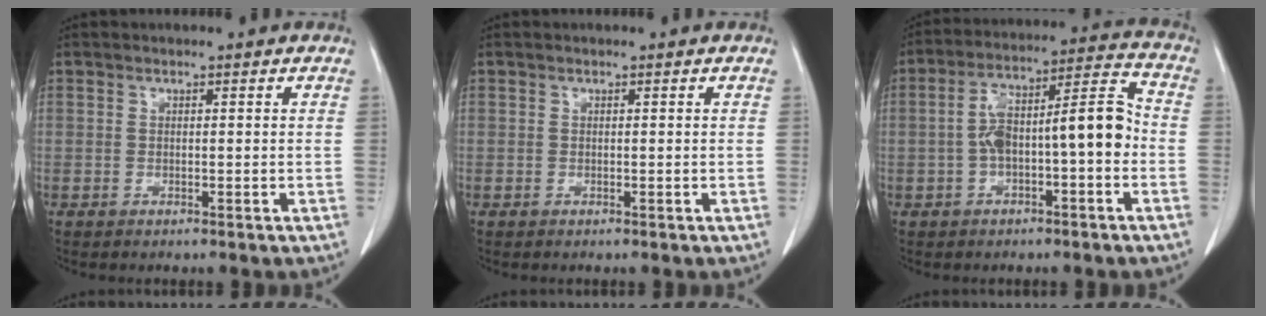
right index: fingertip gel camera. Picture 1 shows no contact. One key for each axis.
{"total": 0.0}
{"total": 12.2, "fx": -1.8, "fy": 2.8, "fz": 11.8, "tx": -0.198, "ty": 0.045, "tz": -0.026}